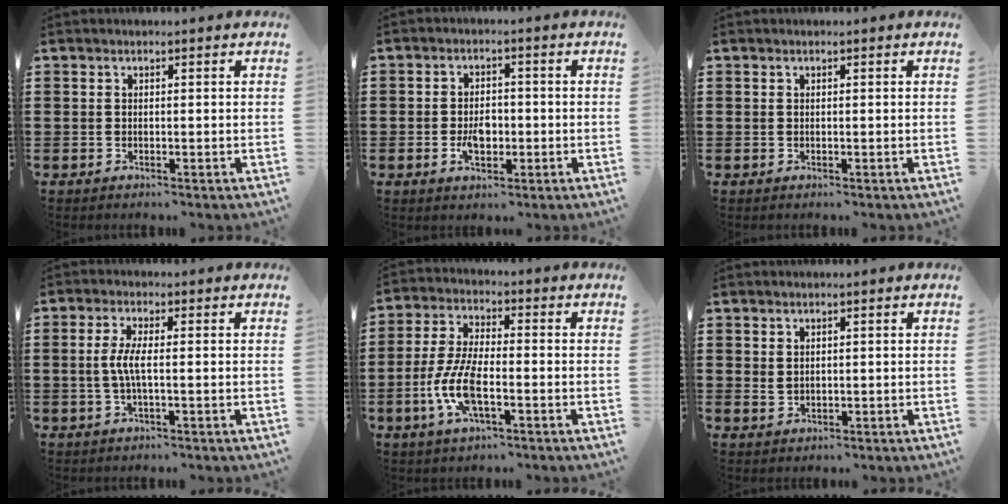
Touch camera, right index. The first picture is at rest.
{"total": 3.9, "force": [-1.0, 2.4, 2.8], "torque": [-0.052, 0.001, -0.021]}
{"total": 0.0}
{"total": 3.7, "force": [-0.4, 0.5, 3.6], "torque": [-0.081, -0.006, -0.014]}
{"total": 8.1, "force": [-2.8, 2.7, 7.1], "torque": [-0.162, -0.011, -0.058]}
{"total": 1.2, "force": [0.9, 0.8, 0.4], "torque": [-0.010, 0.006, 0.016]}